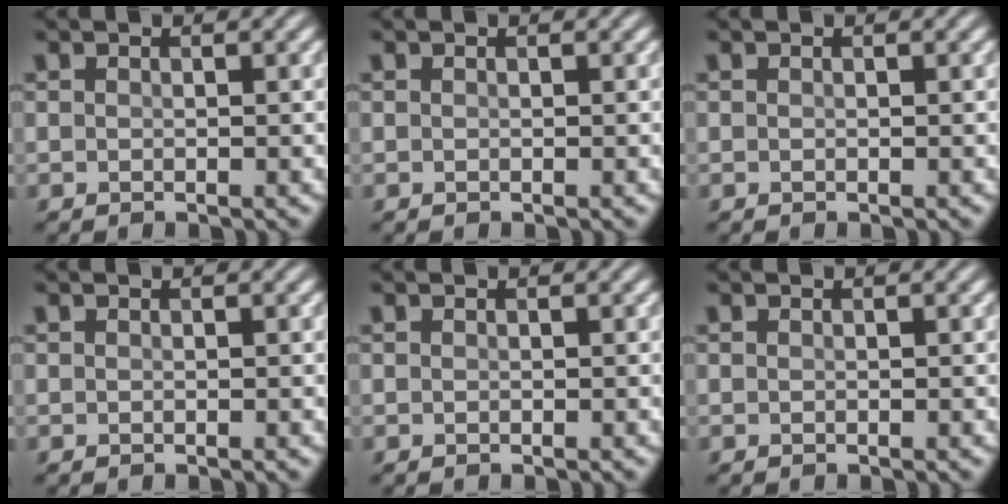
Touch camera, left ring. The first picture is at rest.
{"total": 0.0}
{"total": 0.0}
{"total": 0.0}
{"total": 0.0}
{"total": 0.0}